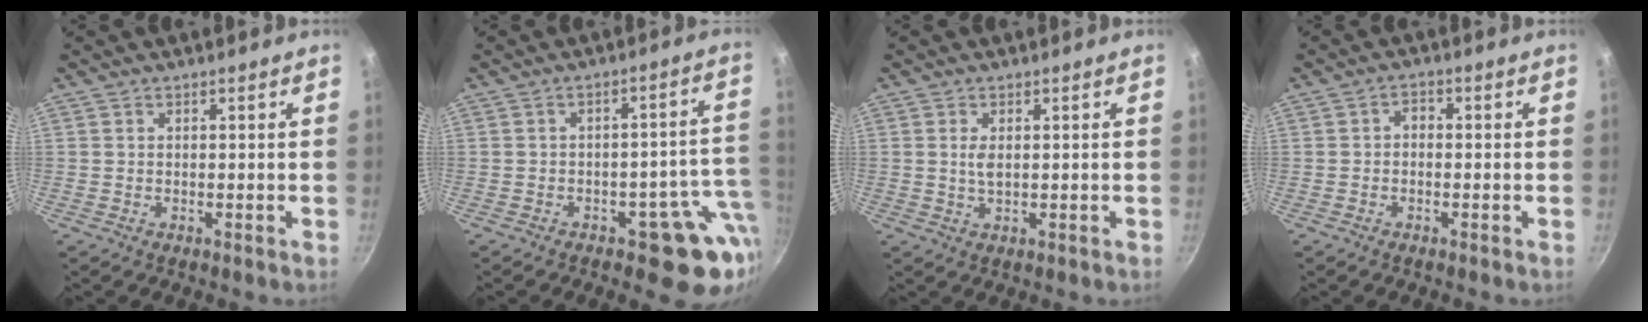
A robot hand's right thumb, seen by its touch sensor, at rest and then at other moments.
{"total": 13.0, "force": [-5.2, 5.3, 10.7], "torque": [-0.084, 0.037, -0.056]}
{"total": 2.4, "force": [0.4, 1.1, 2.1], "torque": [-0.043, -0.003, 0.012]}
{"total": 1.9, "force": [-0.3, 1.4, 1.3], "torque": [-0.010, 0.011, -0.013]}